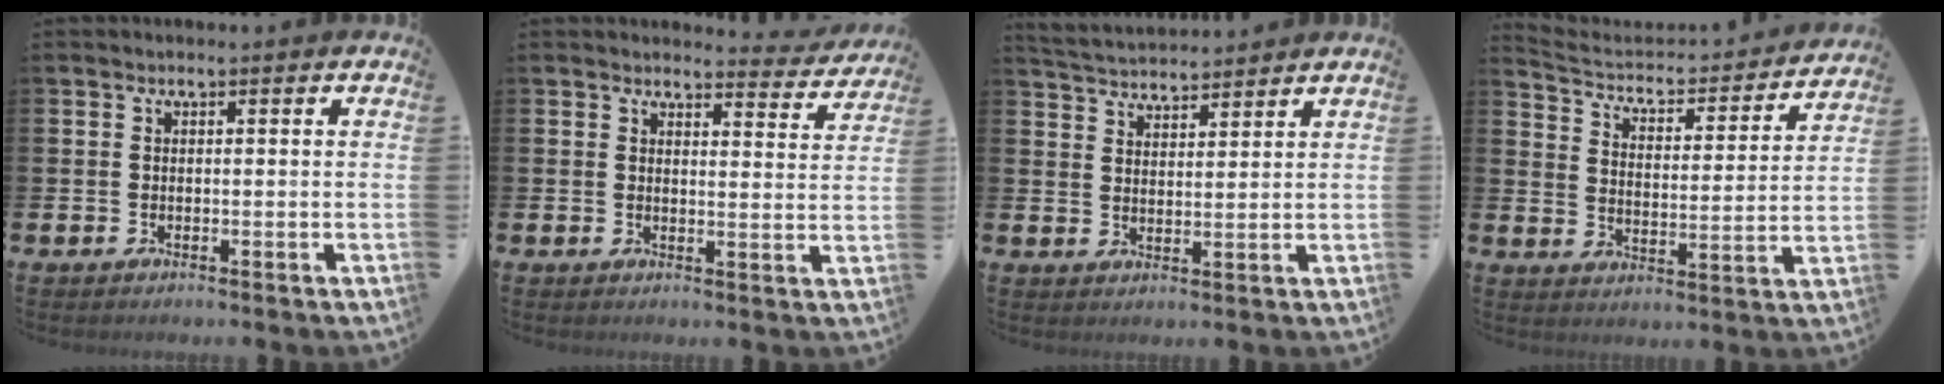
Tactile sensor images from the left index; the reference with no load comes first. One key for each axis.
{"total": 3.3, "fx": 3.2, "fy": 0.6, "fz": 0.1, "tx": 0.006, "ty": -0.028, "tz": 0.053}
{"total": 4.1, "fx": 4.1, "fy": 0.5, "fz": -0.3, "tx": -0.014, "ty": -0.021, "tz": 0.075}
{"total": 3.9, "fx": 3.5, "fy": 1.7, "fz": 0.8, "tx": -0.044, "ty": -0.035, "tz": 0.048}